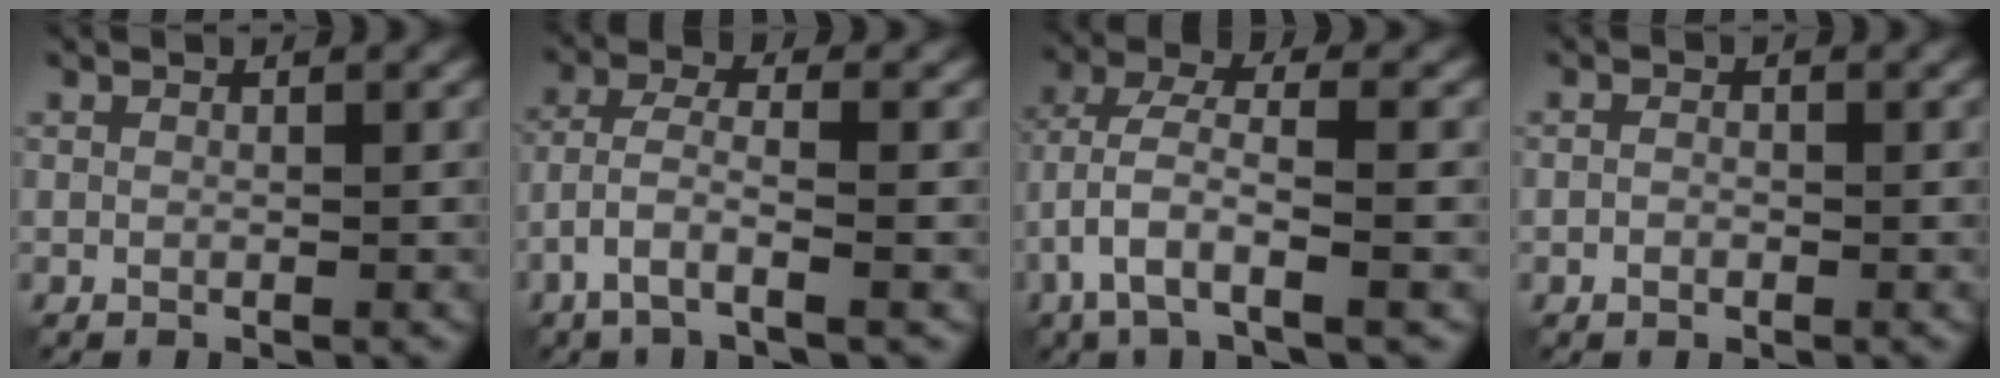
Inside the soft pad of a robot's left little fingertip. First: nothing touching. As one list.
[{"total": 4.0, "force": [-2.1, 1.0, 3.2], "torque": [-0.068, 0.006, -0.050]}, {"total": 6.4, "force": [-2.6, 2.3, 5.4], "torque": [-0.119, 0.007, -0.056]}, {"total": 0.9, "force": [-0.4, 0.6, 0.5], "torque": [-0.008, 0.000, -0.010]}]